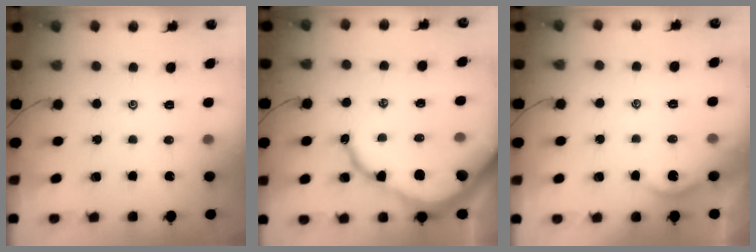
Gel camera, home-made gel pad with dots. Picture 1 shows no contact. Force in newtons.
{"total": 12.4, "press": 12.3, "slide": 1.1}
{"total": 2.2, "press": 2.2, "slide": 0.3}